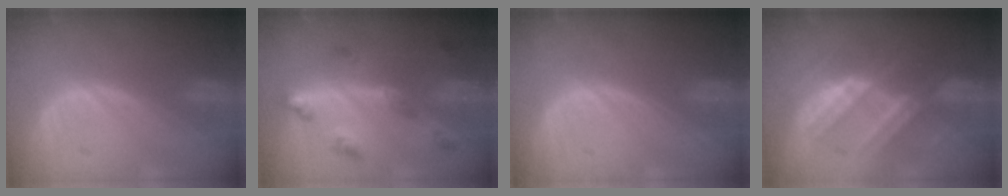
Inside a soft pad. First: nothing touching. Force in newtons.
{"total": 5.9, "press": 5.8, "slide": 0.9}
{"total": 0.0}
{"total": 7.3, "press": 7.3, "slide": 1.0}